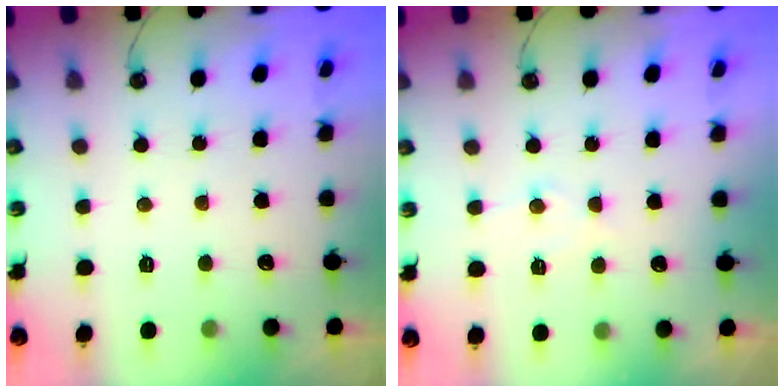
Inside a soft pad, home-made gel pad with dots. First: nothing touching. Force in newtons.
{"total": 7.0, "press": 7.0, "slide": 0.6}